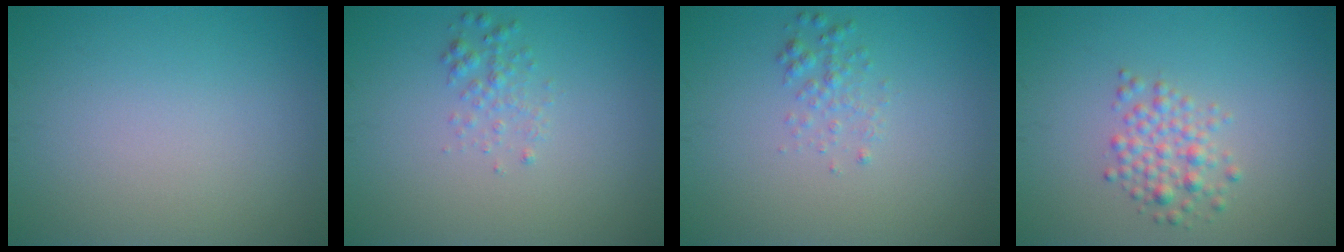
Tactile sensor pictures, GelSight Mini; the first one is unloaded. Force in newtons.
{"total": 1.4, "press": 1.4, "slide": 0.0}
{"total": 1.4, "press": 1.4, "slide": 0.0}
{"total": 2.5, "press": 2.5, "slide": 0.1}